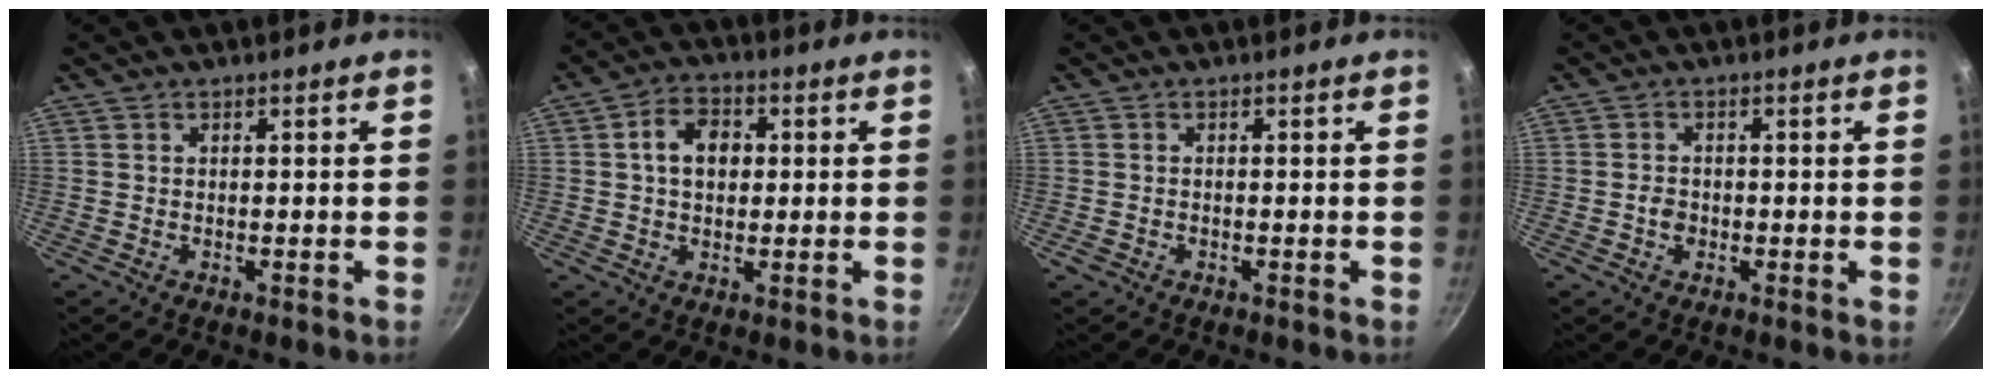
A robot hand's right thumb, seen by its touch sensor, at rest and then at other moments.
{"total": 7.3, "force": [1.1, 5.3, 4.8], "torque": [-0.059, 0.012, 0.008]}
{"total": 1.1, "force": [-0.6, 0.7, 0.6], "torque": [-0.015, 0.003, -0.011]}
{"total": 2.1, "force": [-0.5, 1.6, 1.2], "torque": [-0.017, 0.009, -0.011]}